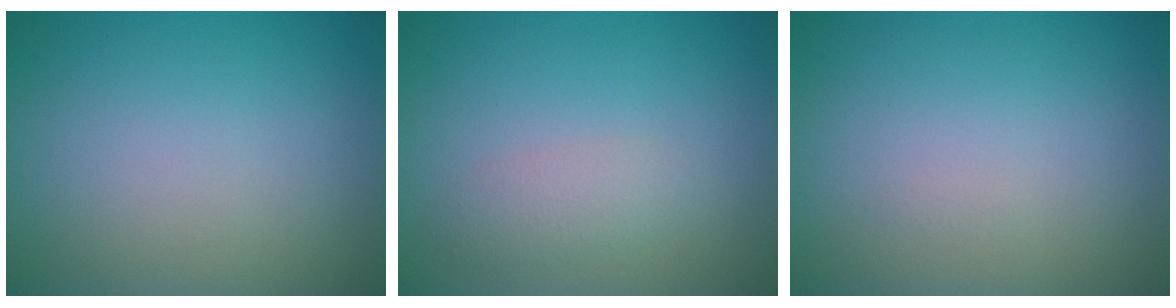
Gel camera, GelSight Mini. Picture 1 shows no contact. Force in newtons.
{"total": 1.8, "press": 1.8, "slide": 0.1}
{"total": 0.0}